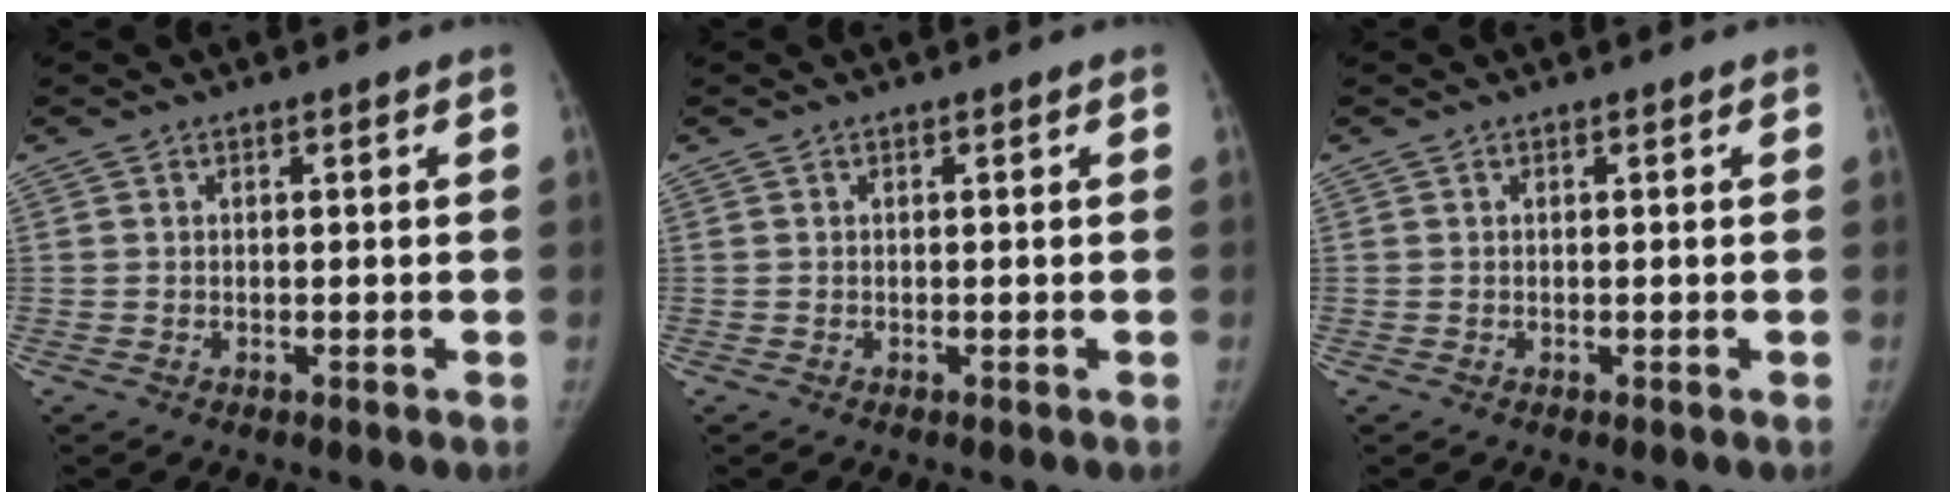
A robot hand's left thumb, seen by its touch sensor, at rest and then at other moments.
{"total": 0.0}
{"total": 0.0}